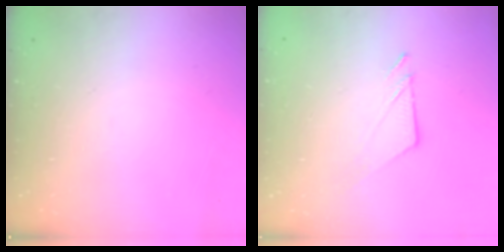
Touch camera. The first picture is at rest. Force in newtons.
{"total": 7.0, "press": 7.0, "slide": 0.1}